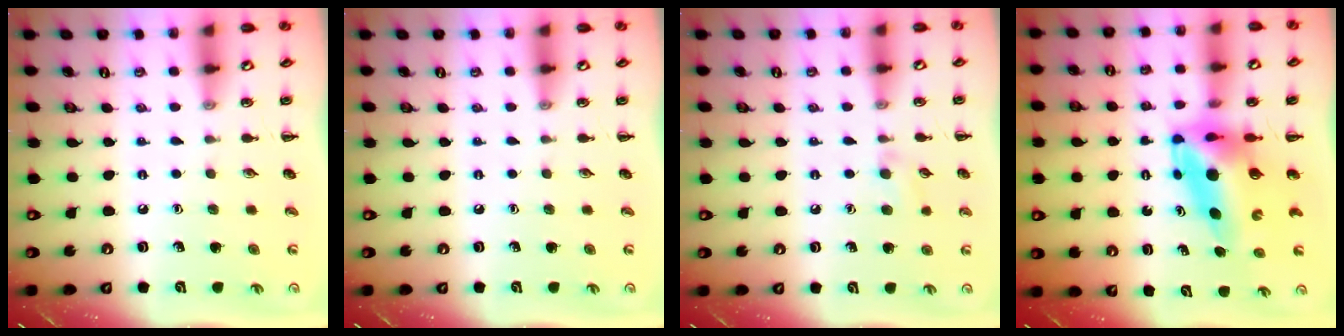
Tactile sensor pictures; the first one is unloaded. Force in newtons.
{"total": 0.0}
{"total": 6.3, "press": 5.9, "slide": 2.3}
{"total": 8.8, "press": 8.3, "slide": 2.9}